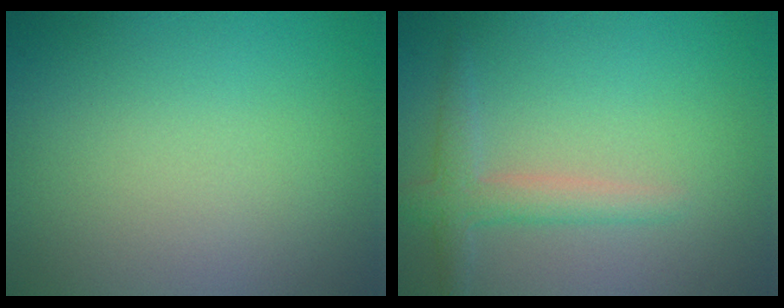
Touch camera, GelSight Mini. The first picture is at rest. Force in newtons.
{"total": 2.4, "press": 2.4, "slide": 0.1}